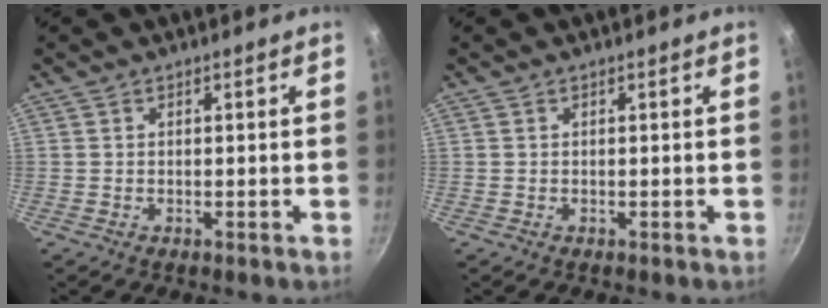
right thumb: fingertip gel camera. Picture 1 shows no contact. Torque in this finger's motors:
{"motor_torque": [-0.27, 0.17, 0.00, 0.00, 0.00]}